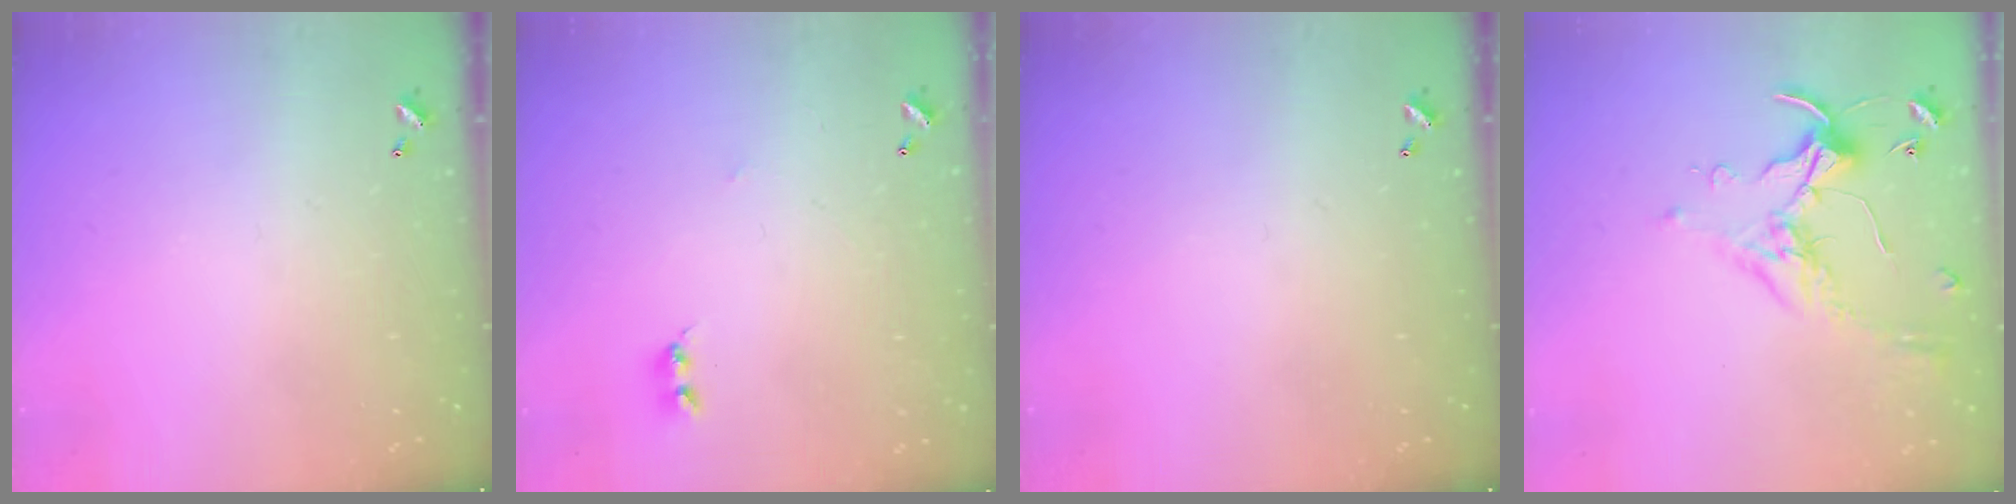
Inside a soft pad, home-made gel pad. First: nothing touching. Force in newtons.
{"total": 1.6, "press": 1.6, "slide": 0.4}
{"total": 0.0}
{"total": 0.7, "press": 0.6, "slide": 0.4}